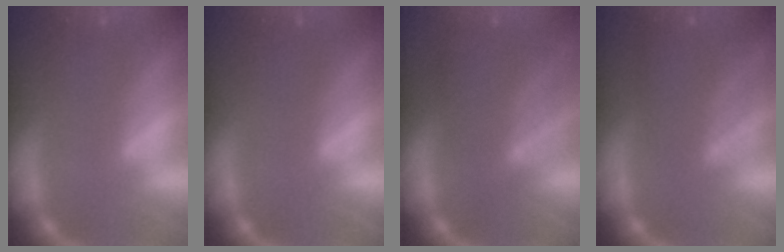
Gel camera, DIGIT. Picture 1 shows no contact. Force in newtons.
{"total": 1.0}
{"total": 6.0}
{"total": 5.5}